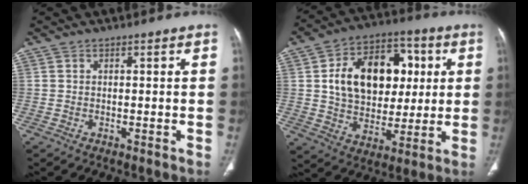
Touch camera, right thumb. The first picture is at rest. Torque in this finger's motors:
{"motor_torque": [0.13, 0.38, 0.48, -0.19, 0.26]}